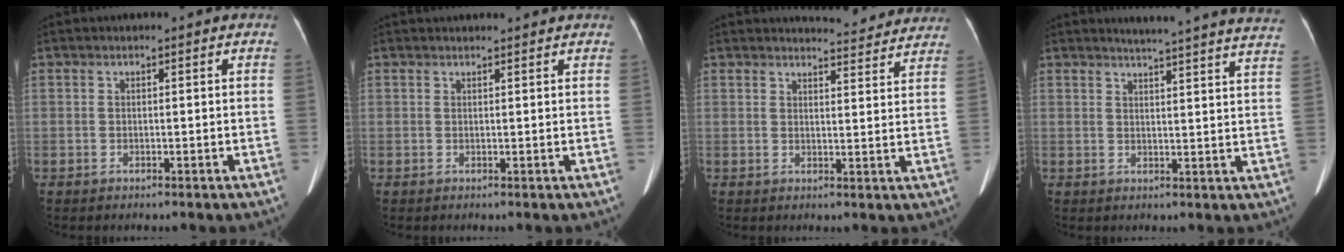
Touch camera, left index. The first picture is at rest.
{"total": 4.1, "force": [3.9, 0.3, 1.0], "torque": [-0.012, 0.026, 0.048]}
{"total": 9.3, "force": [9.1, 1.1, 1.2], "torque": [-0.006, -0.010, 0.095]}
{"total": 20.6, "force": [19.5, -0.4, 6.7], "torque": [-0.090, -0.065, 0.218]}